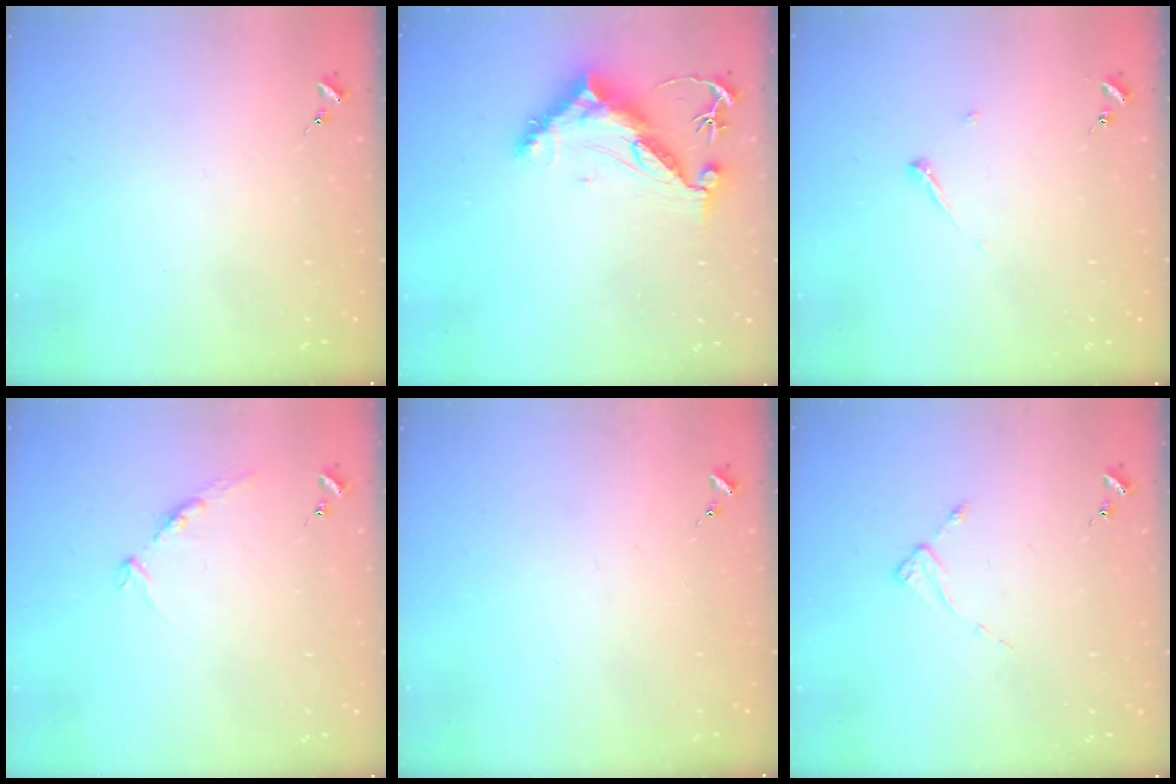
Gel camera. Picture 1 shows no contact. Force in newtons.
{"total": 11.7, "press": 11.7, "slide": 0.9}
{"total": 3.2, "press": 3.2, "slide": 0.3}
{"total": 8.3, "press": 8.2, "slide": 0.9}
{"total": 0.0}
{"total": 2.0, "press": 2.0, "slide": 0.3}